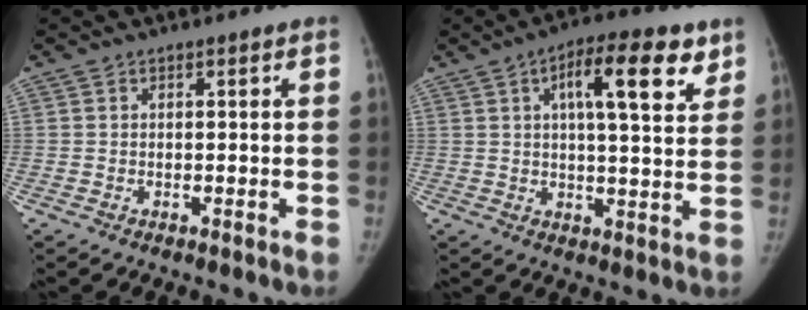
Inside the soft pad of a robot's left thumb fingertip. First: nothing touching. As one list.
[{"total": 13.2, "force": [6.0, 4.3, 10.9], "torque": [-0.137, -0.012, 0.081]}]